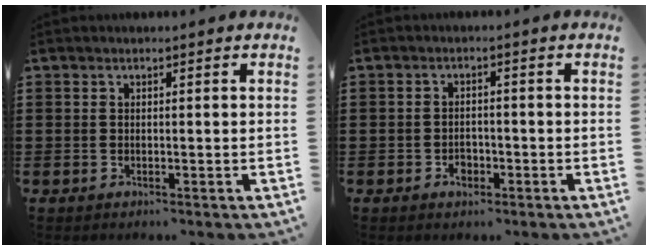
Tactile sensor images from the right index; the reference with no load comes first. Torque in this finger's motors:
{"motor_torque": [1.94, 0.20, 0.03, 0.00]}